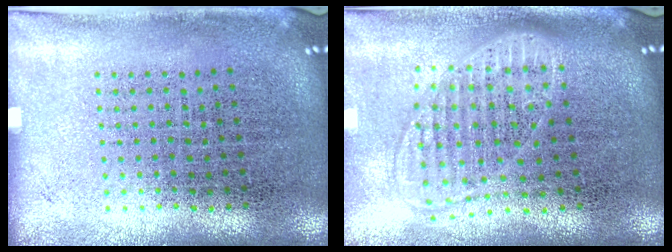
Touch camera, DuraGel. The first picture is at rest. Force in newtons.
{"total": 1.7, "press": 1.4, "slide": 1.0}